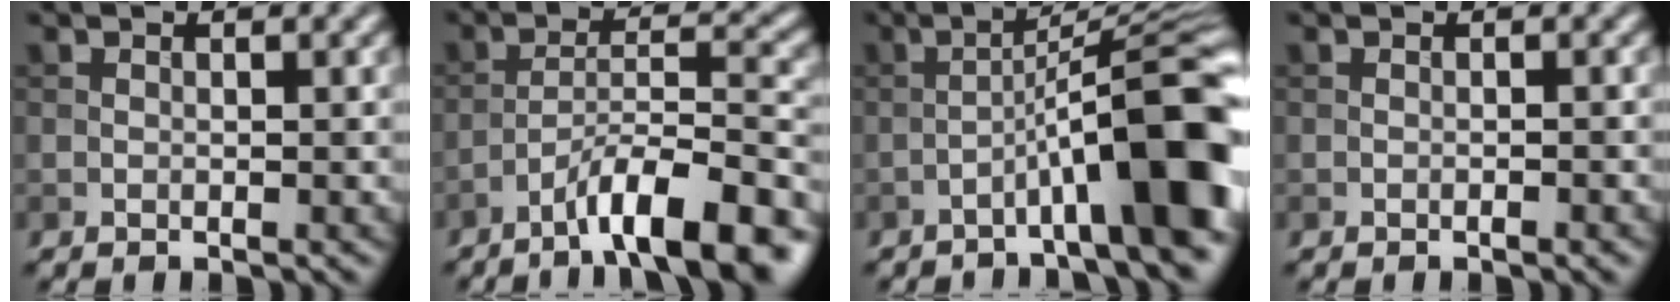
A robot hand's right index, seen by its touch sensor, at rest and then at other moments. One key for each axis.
{"total": 9.9, "fx": -6.5, "fy": 2.1, "fz": 7.2, "tx": -0.112, "ty": 0.017, "tz": -0.106}
{"total": 11.1, "fx": -4.3, "fy": 1.5, "fz": 10.1, "tx": -0.141, "ty": 0.027, "tz": -0.065}
{"total": 0.6, "fx": -0.3, "fy": 0.1, "fz": 0.5, "tx": -0.007, "ty": 0.000, "tz": -0.004}